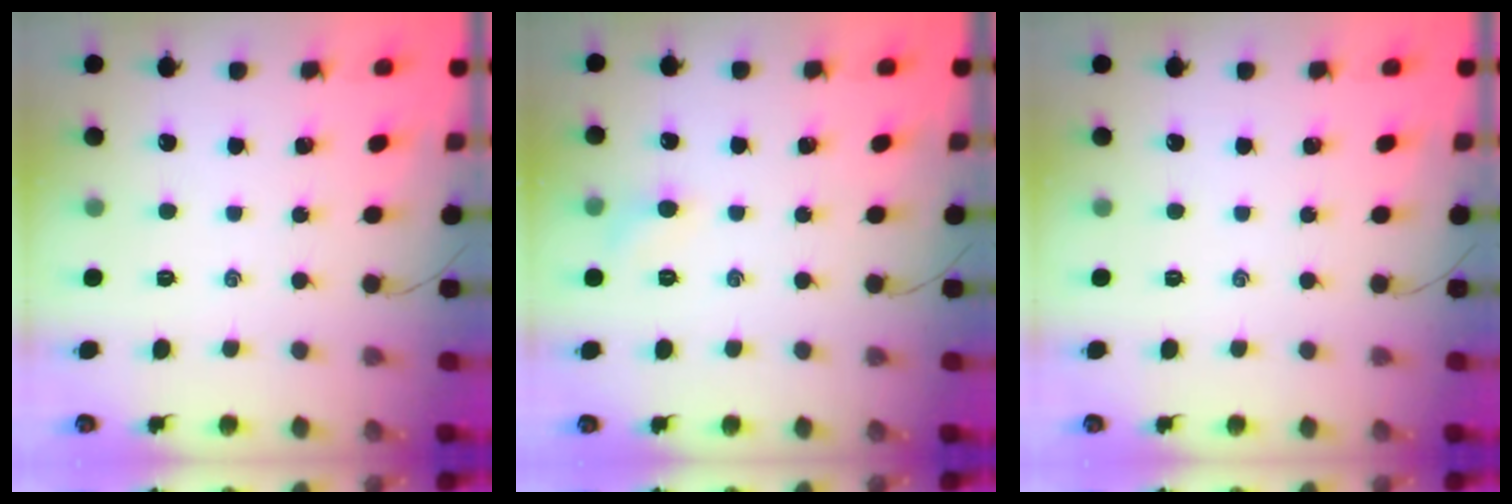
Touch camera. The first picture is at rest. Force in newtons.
{"total": 5.1, "press": 4.9, "slide": 1.6}
{"total": 0.0}